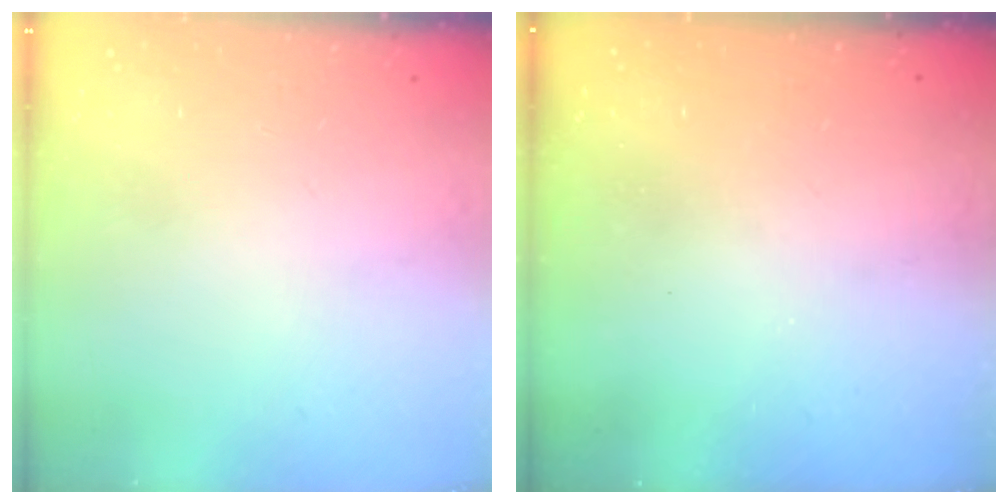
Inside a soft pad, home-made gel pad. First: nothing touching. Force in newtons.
{"total": 3.1, "press": 3.1, "slide": 0.1}